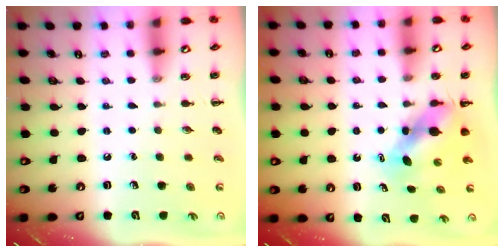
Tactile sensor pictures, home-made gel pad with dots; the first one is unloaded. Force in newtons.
{"total": 6.1, "press": 6.0, "slide": 1.1}